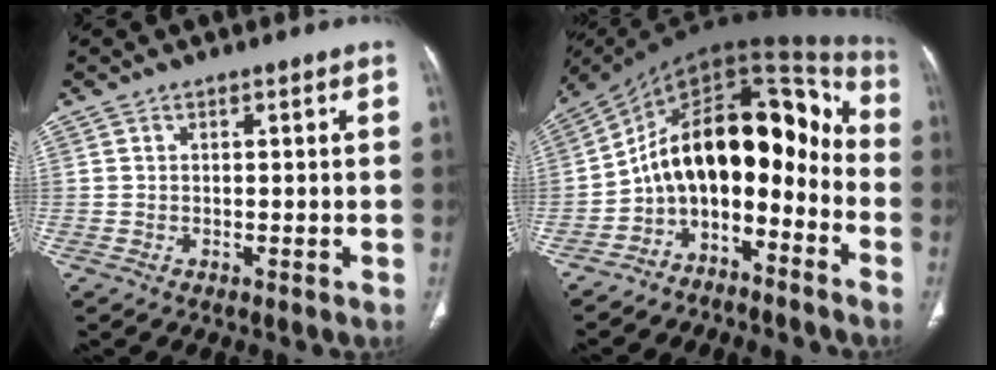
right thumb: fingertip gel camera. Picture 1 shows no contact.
{"total": 17.7, "force": [-6.1, 10.3, 13.1], "torque": [-0.159, 0.133, -0.106]}